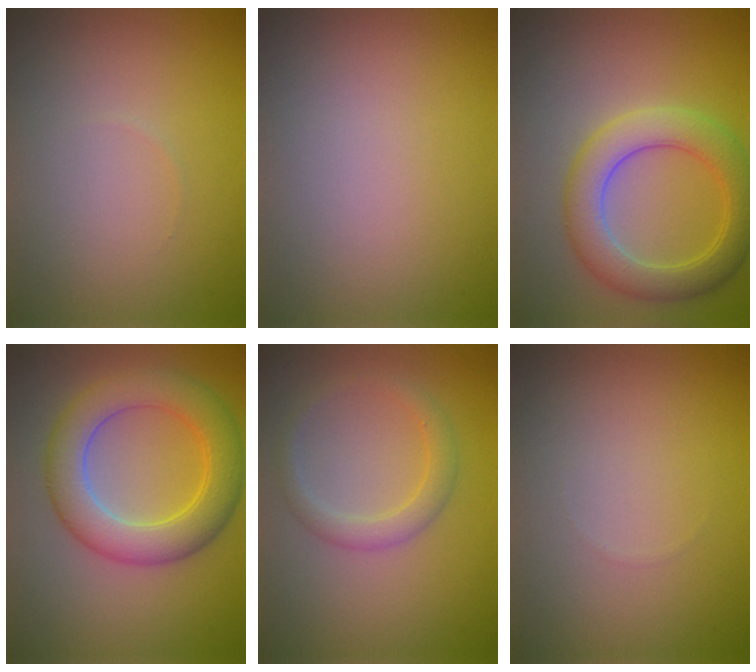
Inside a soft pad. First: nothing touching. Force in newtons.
{"total": 0.0}
{"total": 5.4, "press": 5.4, "slide": 0.1}
{"total": 6.5, "press": 6.5, "slide": 0.2}
{"total": 2.2, "press": 2.2, "slide": 0.1}
{"total": 0.0}